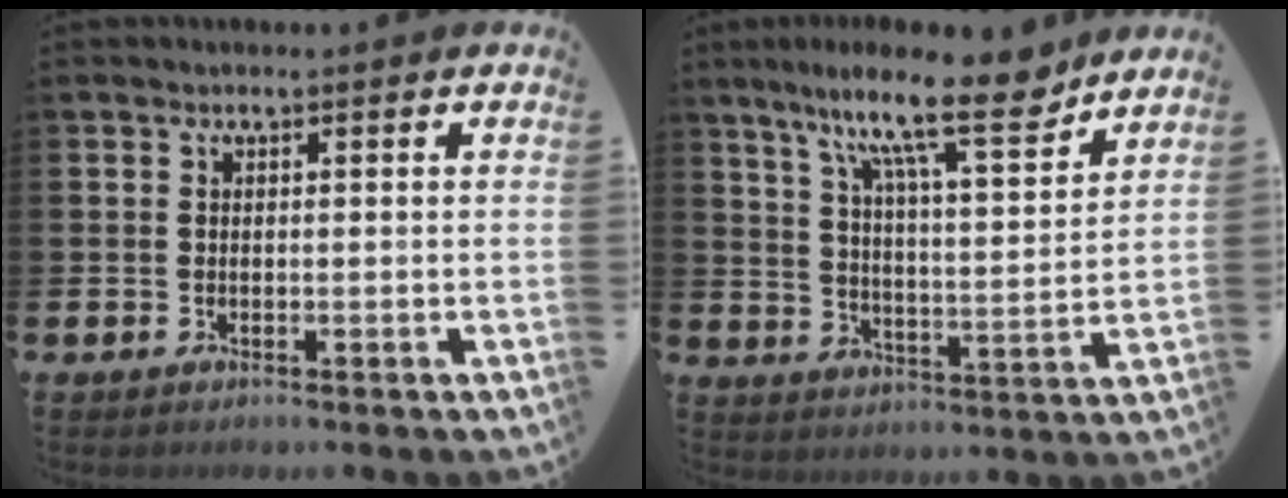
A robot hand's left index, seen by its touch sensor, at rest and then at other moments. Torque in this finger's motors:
{"motor_torque": [1.46, -0.68, 1.05, 0.13]}